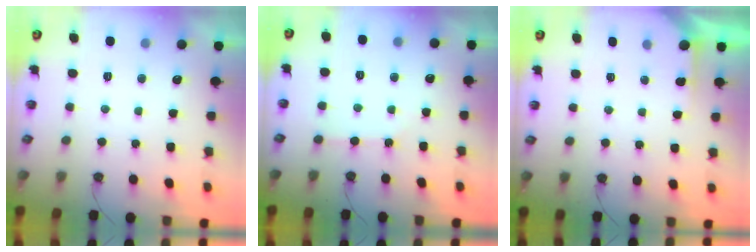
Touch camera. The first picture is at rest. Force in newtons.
{"total": 3.7, "press": 3.7, "slide": 0.5}
{"total": 2.9, "press": 2.9, "slide": 0.2}